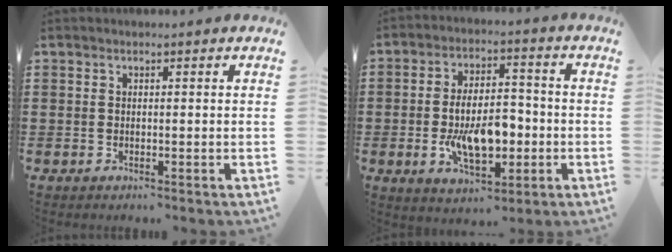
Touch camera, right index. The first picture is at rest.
{"total": 9.8, "force": [-2.3, 5.2, 8.0], "torque": [-0.144, 0.001, -0.044]}